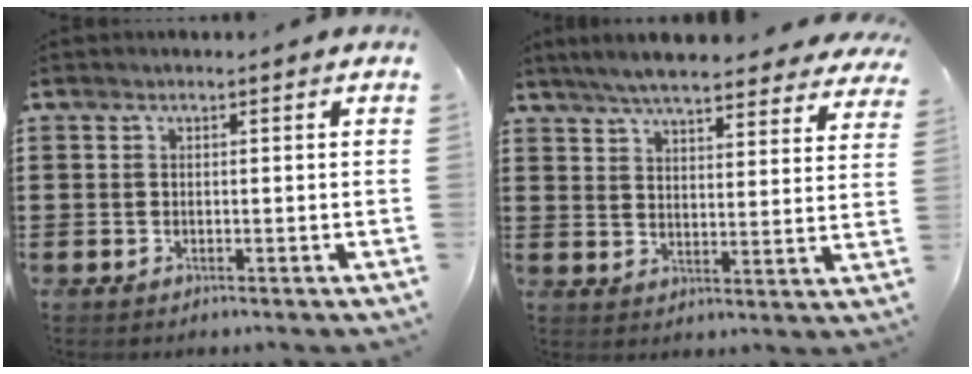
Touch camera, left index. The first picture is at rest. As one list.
[{"total": 6.5, "force": [6.1, 0.1, 2.4], "torque": [-0.068, -0.022, 0.109]}]